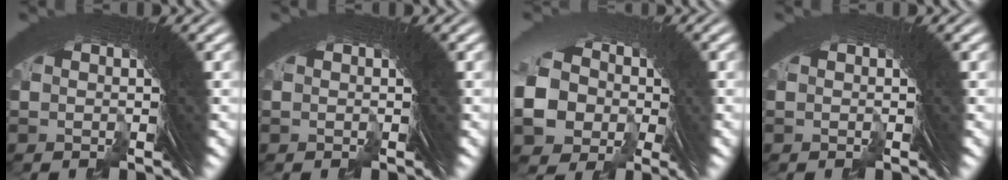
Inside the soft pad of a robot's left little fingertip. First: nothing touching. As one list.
[{"total": 0.0}, {"total": 9.0, "force": [-1.8, 7.9, 4.0], "torque": [-0.126, -0.040, -0.020]}, {"total": 0.6, "force": [-0.3, -0.3, -0.4], "torque": [0.009, 0.003, -0.006]}]